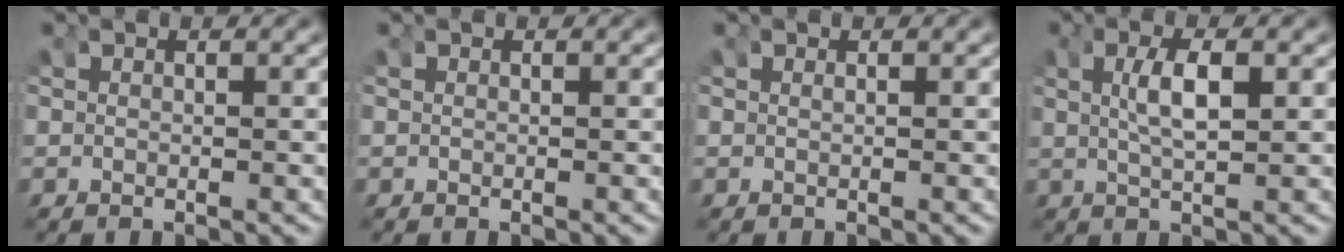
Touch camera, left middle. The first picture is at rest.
{"total": 0.0}
{"total": 0.0}
{"total": 2.6, "force": [0.1, 0.1, 2.6], "torque": [-0.052, -0.011, 0.012]}